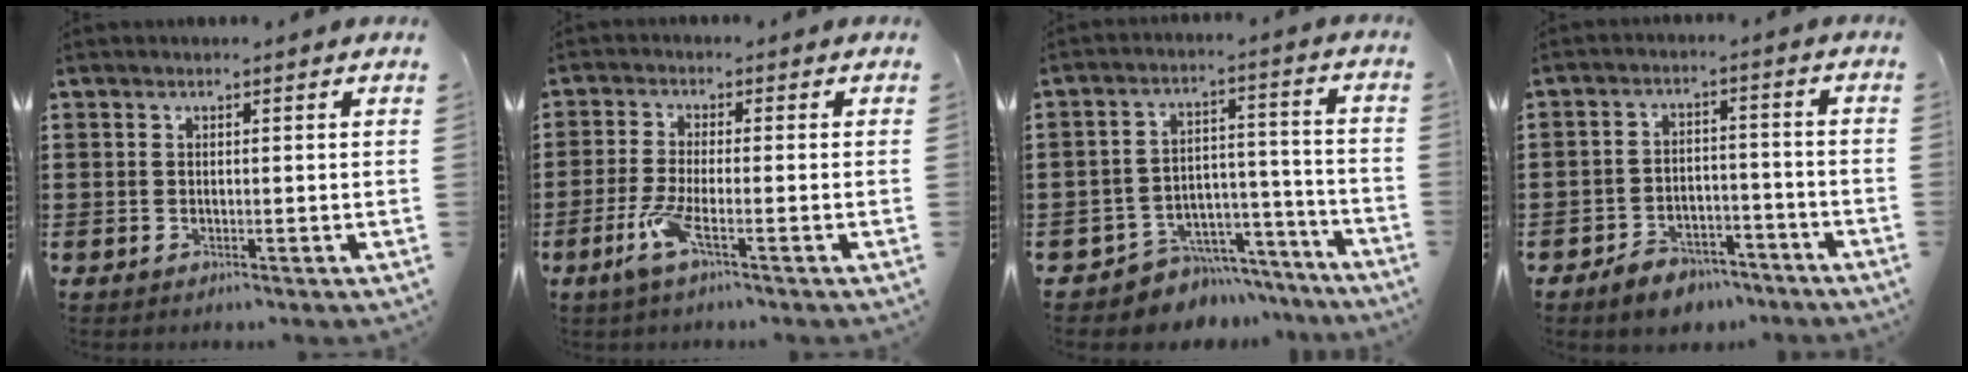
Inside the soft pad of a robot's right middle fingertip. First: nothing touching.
{"total": 4.8, "force": [-2.1, 0.6, 4.3], "torque": [-0.098, -0.015, -0.043]}
{"total": 6.1, "force": [-5.6, 2.5, 0.0], "torque": [-0.004, 0.018, -0.106]}
{"total": 4.9, "force": [-4.5, 1.6, 0.9], "torque": [-0.023, 0.012, -0.092]}